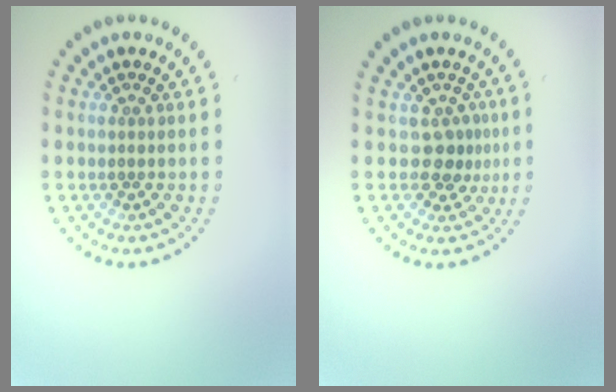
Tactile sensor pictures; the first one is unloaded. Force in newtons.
{"total": 2.1, "press": 1.4, "slide": 1.6}